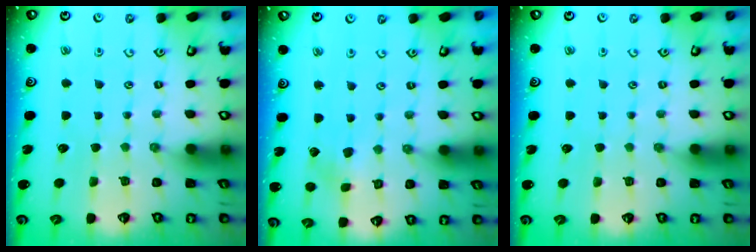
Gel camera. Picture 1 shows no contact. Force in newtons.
{"total": 2.8, "press": 2.8, "slide": 0.4}
{"total": 0.0}